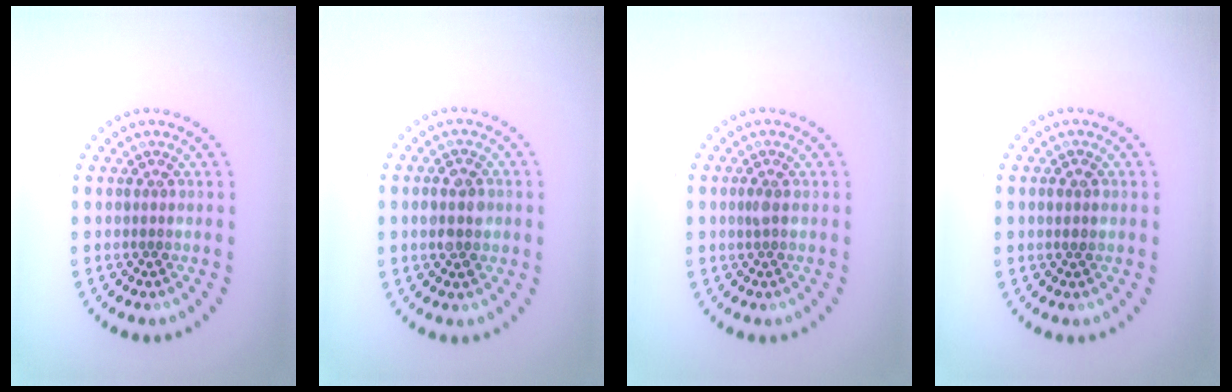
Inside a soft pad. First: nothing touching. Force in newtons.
{"total": 2.6, "press": 2.6, "slide": 0.2}
{"total": 0.8, "press": 0.6, "slide": 0.5}
{"total": 1.0, "press": 0.9, "slide": 0.3}